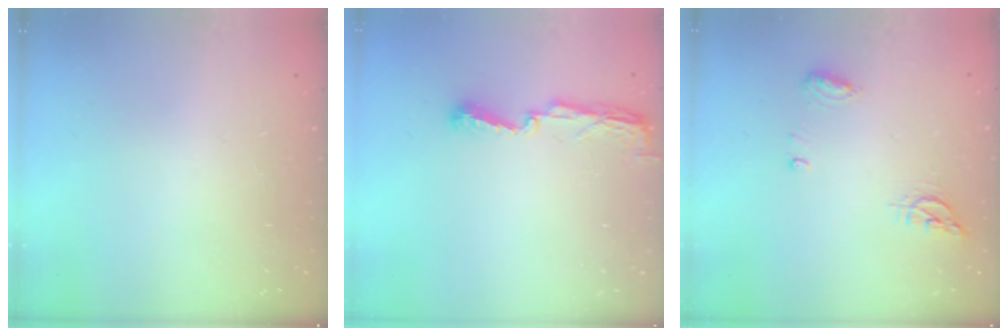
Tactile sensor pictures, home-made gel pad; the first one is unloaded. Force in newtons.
{"total": 5.8, "press": 5.8, "slide": 0.5}
{"total": 8.4, "press": 6.9, "slide": 4.9}